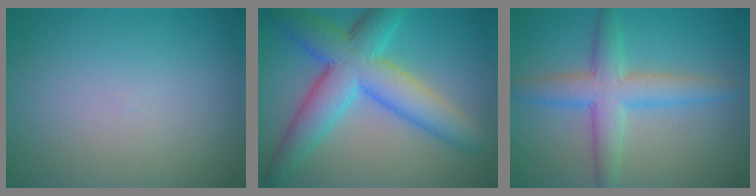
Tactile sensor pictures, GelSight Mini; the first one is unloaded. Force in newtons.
{"total": 8.9, "press": 8.9, "slide": 0.1}
{"total": 4.9, "press": 4.9, "slide": 0.2}